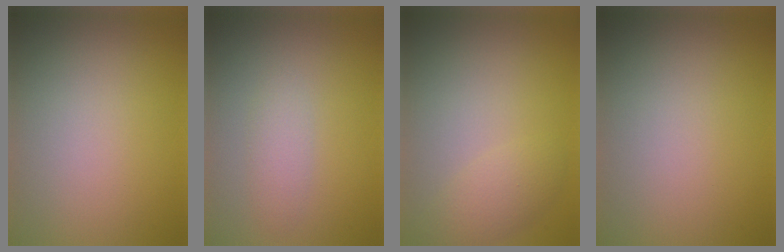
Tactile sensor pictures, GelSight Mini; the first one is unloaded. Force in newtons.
{"total": 1.7, "press": 1.7, "slide": 0.0}
{"total": 2.3, "press": 2.3, "slide": 0.1}
{"total": 0.0}